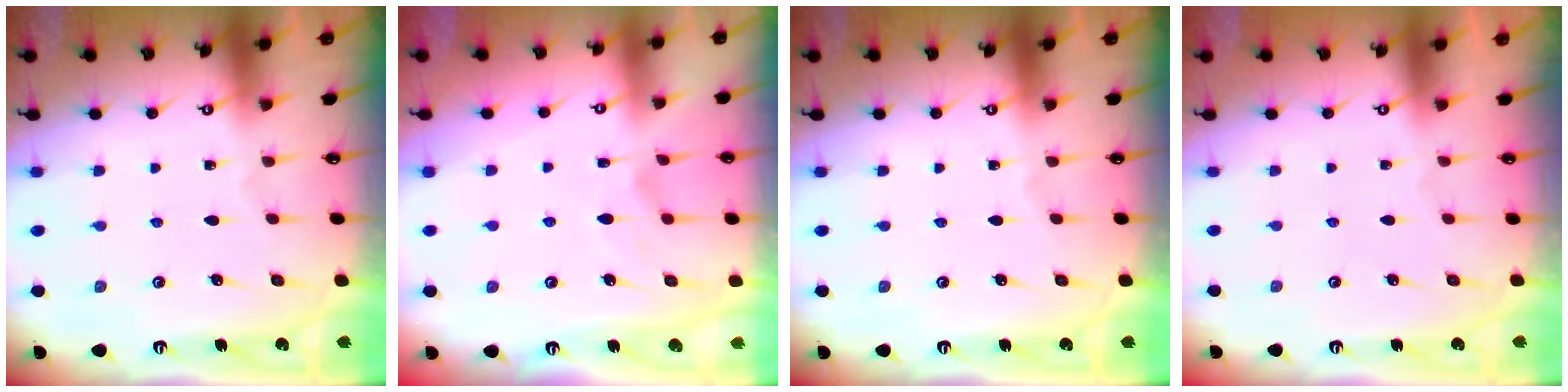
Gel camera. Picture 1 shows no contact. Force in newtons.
{"total": 2.0, "press": 1.6, "slide": 1.1}
{"total": 0.0}
{"total": 1.5, "press": 1.4, "slide": 0.6}